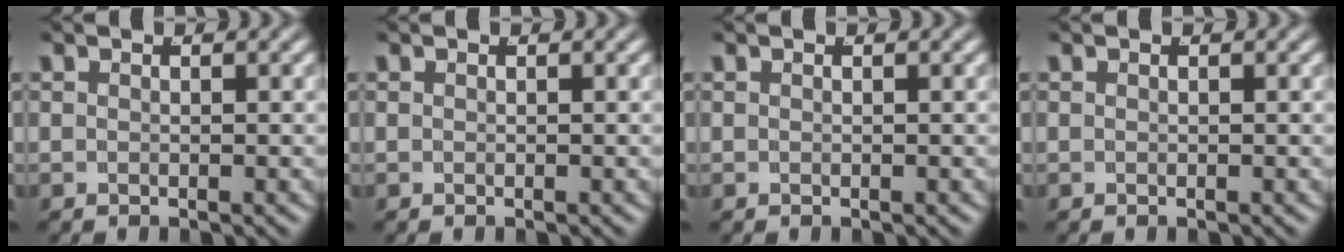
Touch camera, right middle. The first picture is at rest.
{"total": 0.0}
{"total": 0.0}
{"total": 0.0}